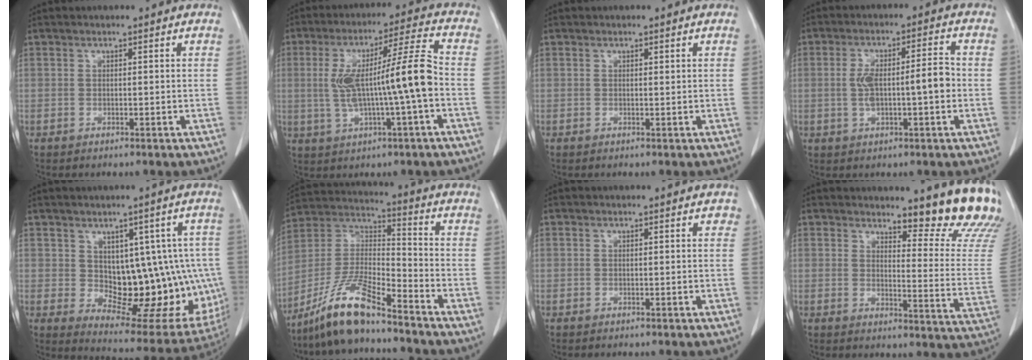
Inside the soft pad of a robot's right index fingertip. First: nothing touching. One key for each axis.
{"total": 12.5, "fx": -0.8, "fy": 0.3, "fz": 12.5, "tx": -0.231, "ty": 0.023, "tz": -0.011}
{"total": 0.0}
{"total": 7.5, "fx": -0.6, "fy": 1.8, "fz": 7.3, "tx": -0.140, "ty": 0.023, "tz": -0.005}
{"total": 16.2, "fx": -0.2, "fy": 8.2, "fz": 14.0, "tx": -0.148, "ty": 0.013, "tz": 0.025}
{"total": 12.3, "fx": -9.6, "fy": 1.5, "fz": 7.5, "tx": -0.159, "ty": -0.003, "tz": -0.186}
{"total": 0.7, "fx": 0.2, "fy": 0.3, "fz": 0.6, "tx": -0.007, "ty": 0.002, "tz": 0.002}
{"total": 13.6, "fx": 12.2, "fy": 1.3, "fz": 5.7, "tx": -0.052, "ty": -0.099, "tz": 0.126}